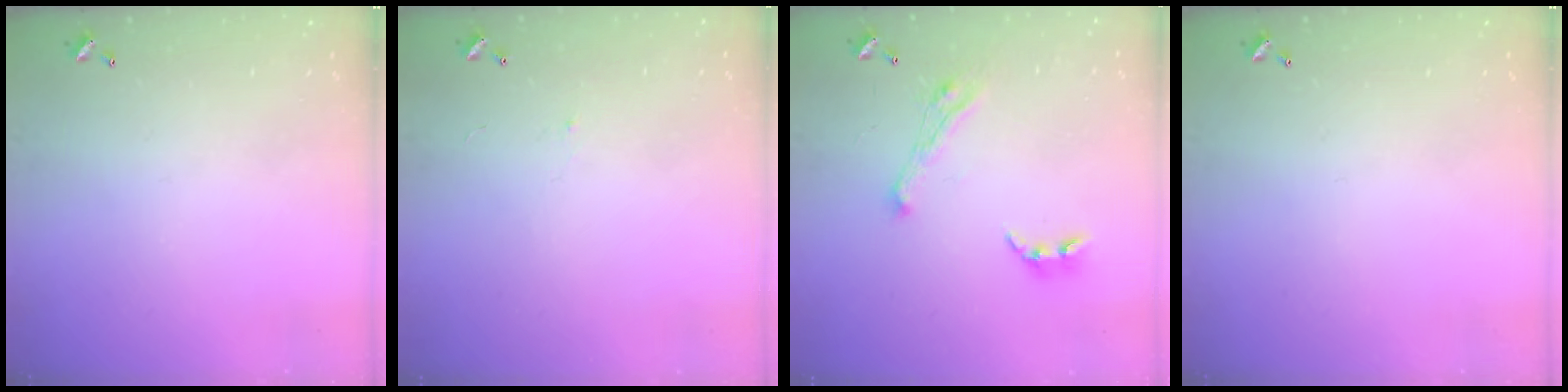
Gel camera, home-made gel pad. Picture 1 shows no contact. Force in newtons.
{"total": 0.6, "press": 0.0, "slide": 0.6}
{"total": 7.0, "press": 6.8, "slide": 1.3}
{"total": 0.0}